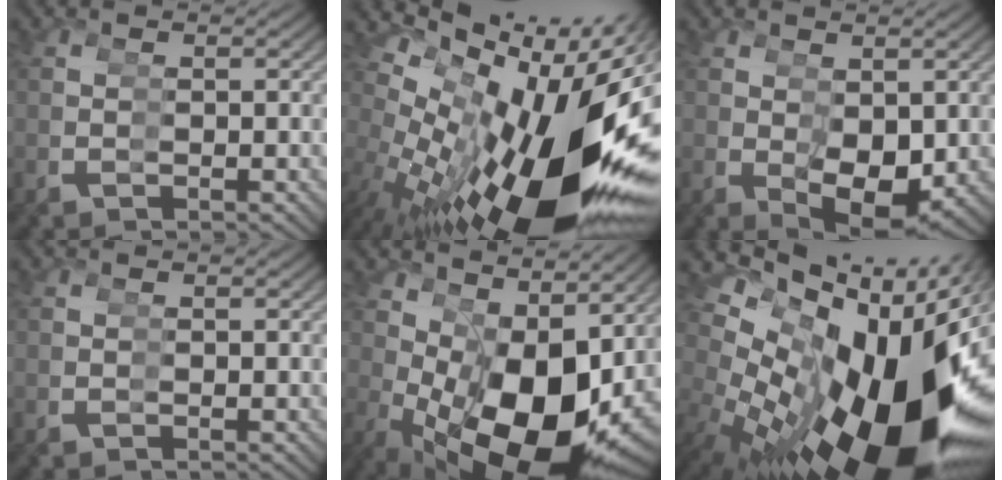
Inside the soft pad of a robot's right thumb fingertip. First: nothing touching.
{"total": 20.6, "force": [-0.7, 11.9, 16.8], "torque": [-0.281, -0.038, 0.012]}
{"total": 5.6, "force": [-0.5, 3.5, 4.4], "torque": [-0.067, -0.025, 0.003]}
{"total": 0.0}
{"total": 15.9, "force": [-1.7, 9.8, 12.3], "torque": [-0.218, -0.058, 0.009]}
{"total": 22.7, "force": [-1.8, 13.4, 18.3], "torque": [-0.293, -0.034, -0.009]}